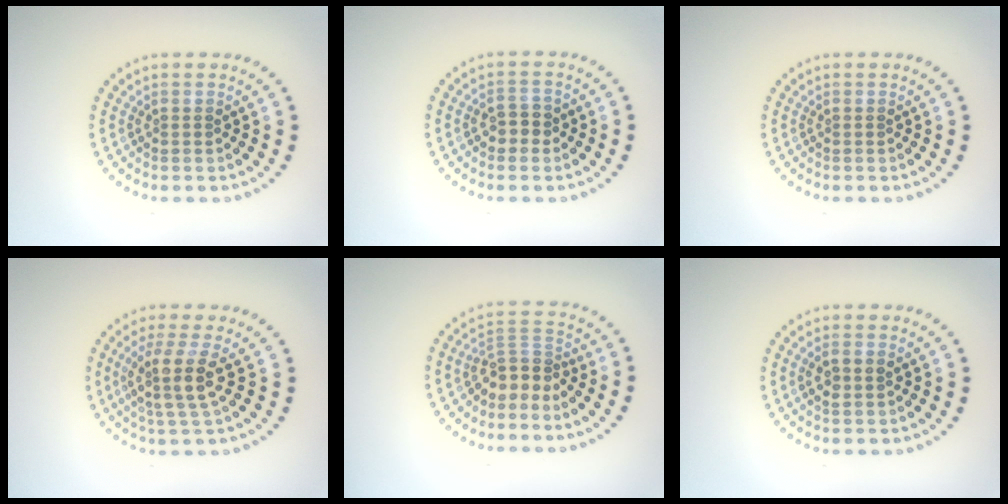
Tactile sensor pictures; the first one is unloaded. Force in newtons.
{"total": 1.9, "press": 1.8, "slide": 0.5}
{"total": 0.0}
{"total": 3.7, "press": 2.9, "slide": 2.2}
{"total": 2.9, "press": 2.1, "slide": 2.0}
{"total": 1.6, "press": 1.5, "slide": 0.4}